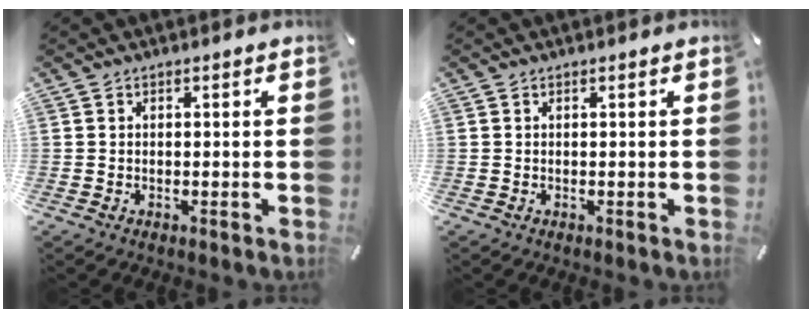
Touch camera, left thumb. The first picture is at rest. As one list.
[{"total": 0.0}]